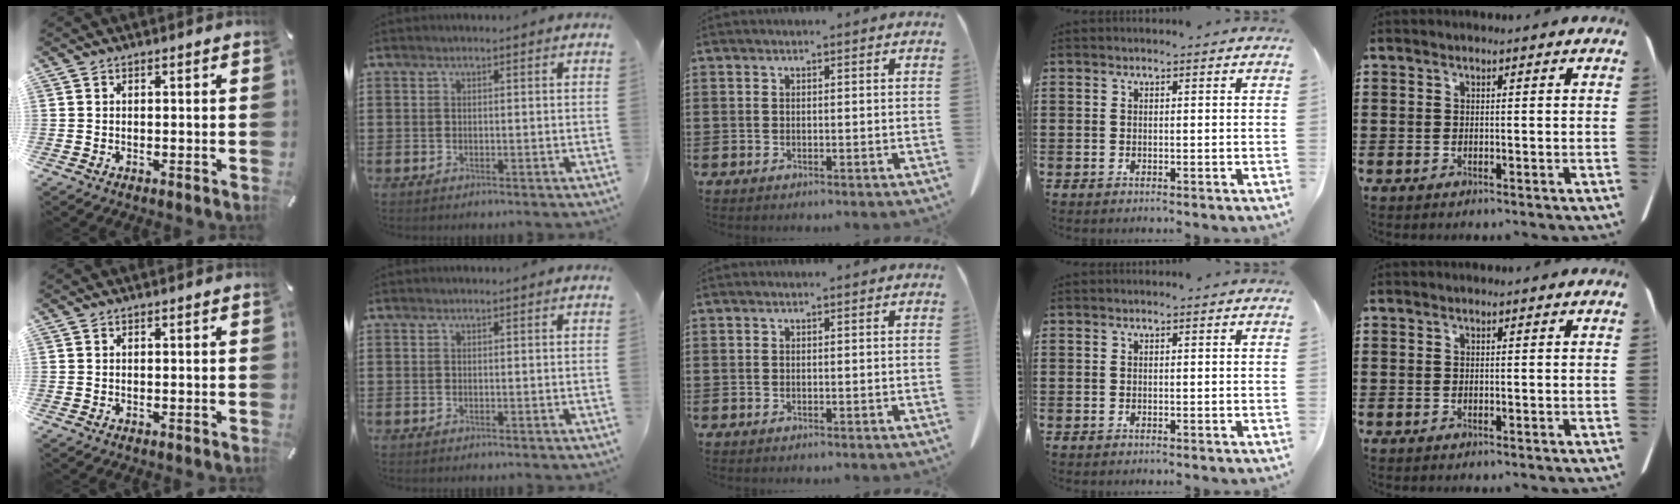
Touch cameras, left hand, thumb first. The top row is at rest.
{}